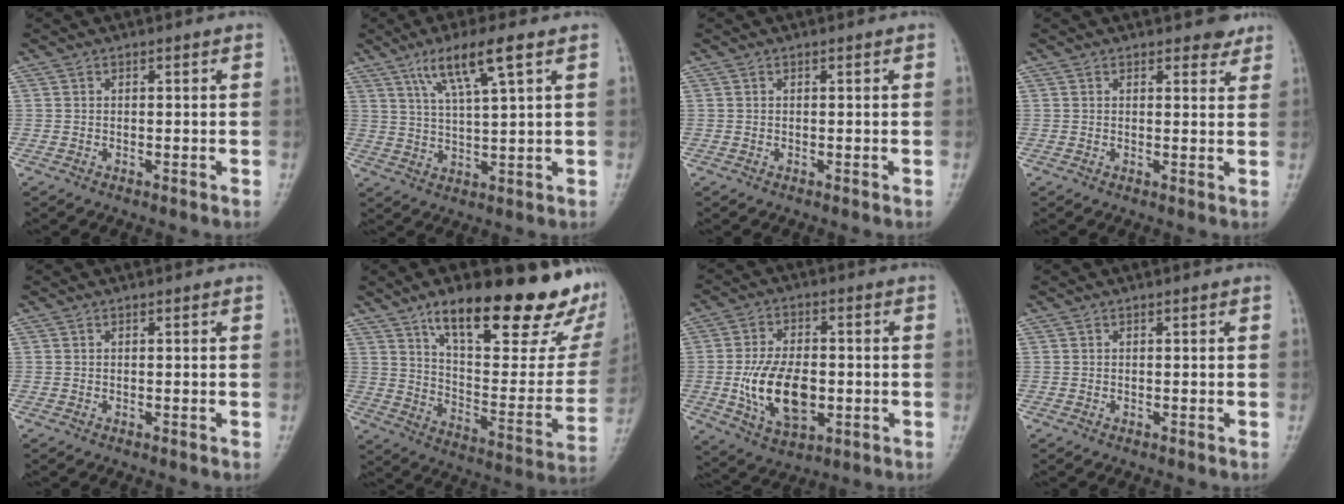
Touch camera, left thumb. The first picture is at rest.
{"total": 9.3, "force": [4.8, 1.1, 7.8], "torque": [-0.152, -0.011, 0.094]}
{"total": 0.0}
{"total": 2.8, "force": [2.4, 1.2, 0.7], "torque": [0.013, -0.015, 0.023]}
{"total": 0.0}
{"total": 28.3, "force": [17.4, 9.2, 20.4], "torque": [-0.246, -0.055, 0.267]}
{"total": 13.4, "force": [-2.2, 7.8, 10.7], "torque": [-0.176, 0.001, -0.028]}
{"total": 0.0}